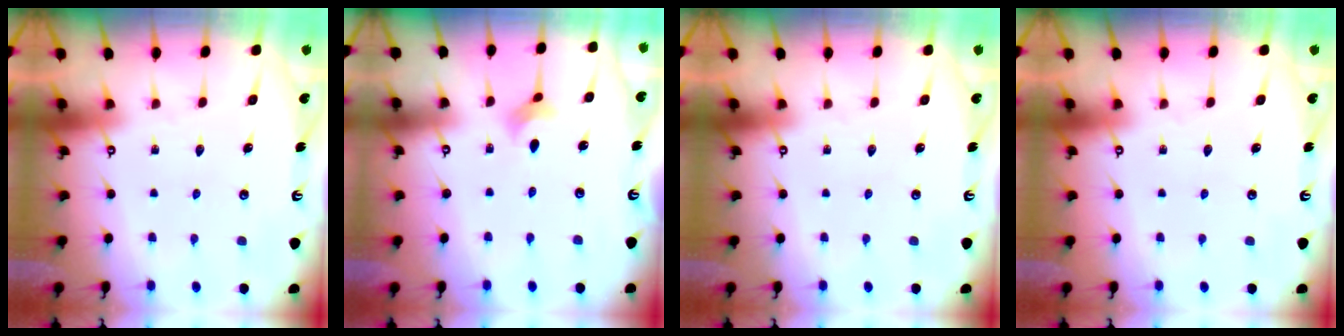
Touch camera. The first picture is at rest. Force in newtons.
{"total": 2.8, "press": 2.8, "slide": 0.7}
{"total": 0.0}
{"total": 0.0}